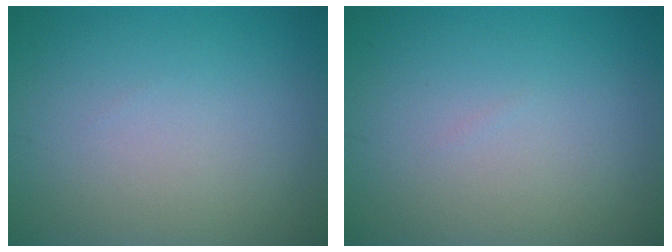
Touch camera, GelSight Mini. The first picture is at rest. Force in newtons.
{"total": 0.0}